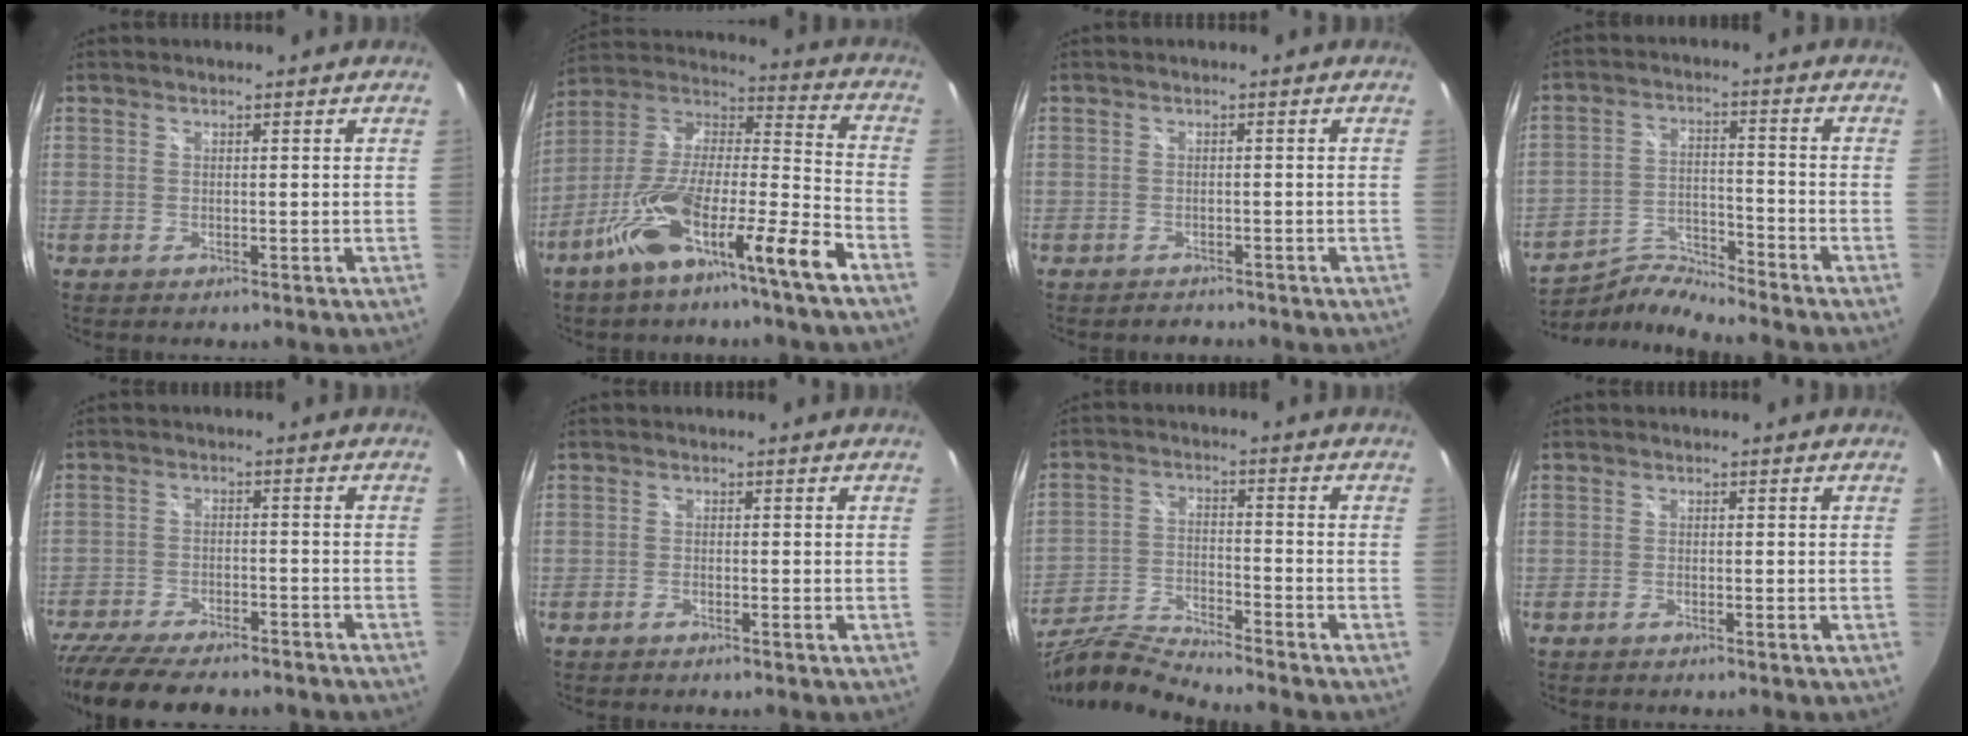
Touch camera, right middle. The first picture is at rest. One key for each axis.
{"total": 18.8, "fx": -11.5, "fy": 2.0, "fz": 14.7, "tx": -0.254, "ty": -0.009, "tz": -0.208}
{"total": 1.9, "fx": -1.8, "fy": 0.8, "fz": 0.2, "tx": -0.006, "ty": -0.004, "tz": -0.025}
{"total": 7.8, "fx": -7.7, "fy": -0.5, "fz": 1.0, "tx": -0.029, "ty": 0.012, "tz": -0.151}
{"total": 17.8, "fx": -14.6, "fy": 5.1, "fz": 8.8, "tx": -0.186, "ty": -0.042, "tz": -0.225}
{"total": 1.0, "fx": -0.8, "fy": -0.1, "fz": 0.6, "tx": -0.017, "ty": 0.001, "tz": -0.020}
{"total": 10.5, "fx": -9.8, "fy": -0.8, "fz": 3.6, "tx": -0.076, "ty": -0.014, "tz": -0.190}
{"total": 0.8, "fx": -0.6, "fy": -0.1, "fz": 0.4, "tx": -0.010, "ty": 0.001, "tz": -0.015}